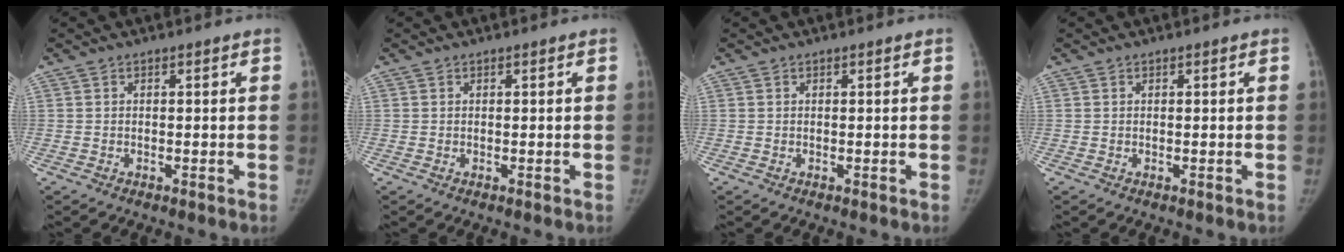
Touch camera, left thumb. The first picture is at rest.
{"total": 0.0}
{"total": 0.0}
{"total": 0.0}